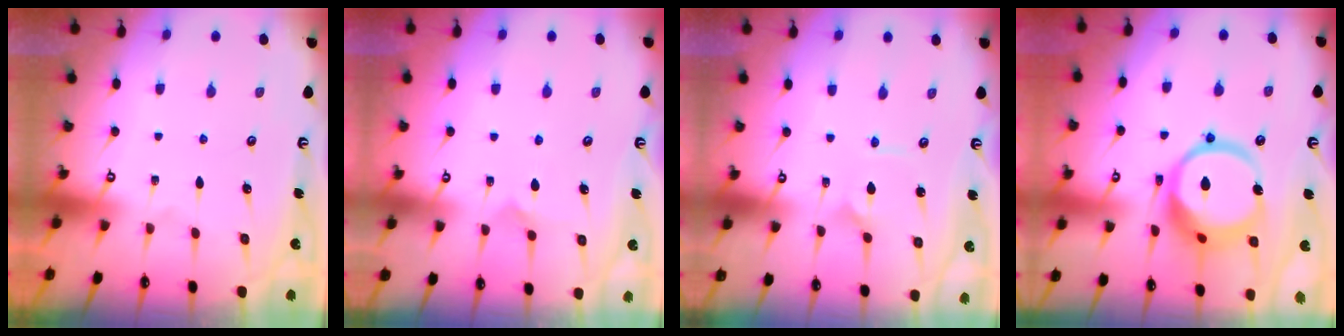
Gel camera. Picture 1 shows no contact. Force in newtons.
{"total": 5.1, "press": 5.1, "slide": 0.2}
{"total": 2.6, "press": 2.6, "slide": 0.3}
{"total": 16.4, "press": 16.3, "slide": 1.9}